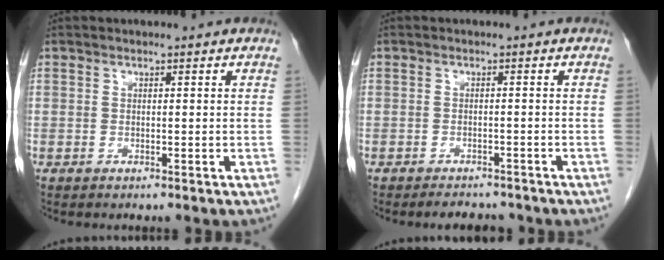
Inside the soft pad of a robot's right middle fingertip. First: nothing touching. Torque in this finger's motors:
{"motor_torque": [0.78, -0.41, 0.07, 0.03]}